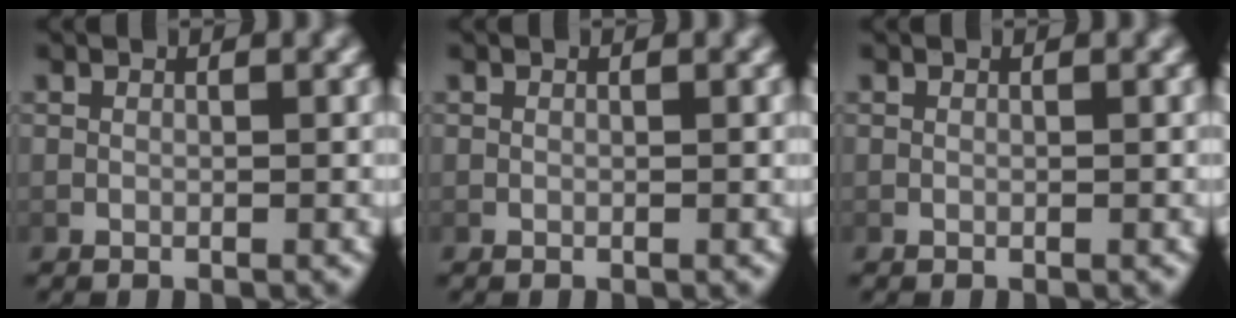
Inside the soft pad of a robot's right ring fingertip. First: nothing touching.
{"total": 0.0}
{"total": 0.0}